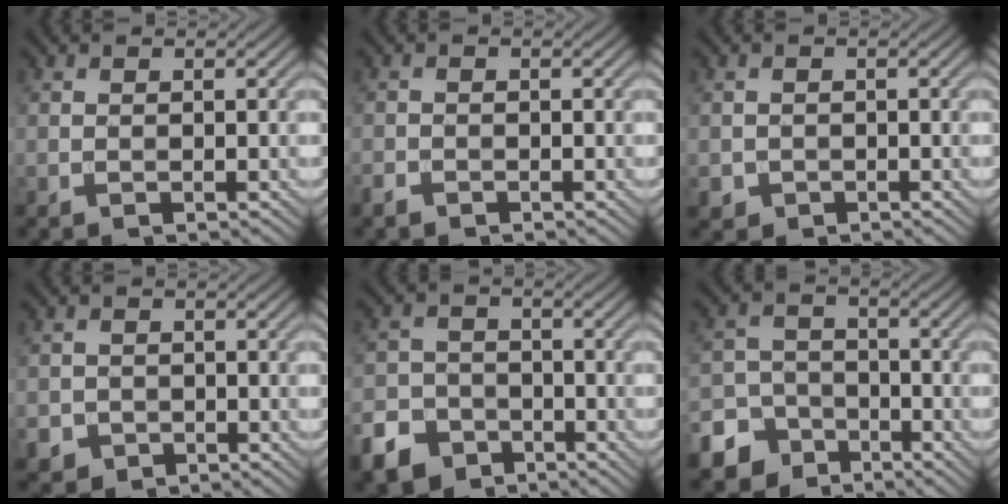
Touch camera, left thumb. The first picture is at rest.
{"total": 1.3, "force": [-1.0, 0.7, 0.4], "torque": [-0.008, -0.003, -0.024]}
{"total": 1.5, "force": [-0.7, 1.3, 0.2], "torque": [-0.001, -0.008, -0.015]}
{"total": 2.8, "force": [-1.5, 2.3, 0.5], "torque": [-0.011, -0.006, -0.031]}
{"total": 7.2, "force": [-4.8, 4.8, 2.4], "torque": [-0.050, -0.013, -0.095]}
{"total": 7.5, "force": [-5.1, 5.1, 2.0], "torque": [-0.036, -0.013, -0.108]}